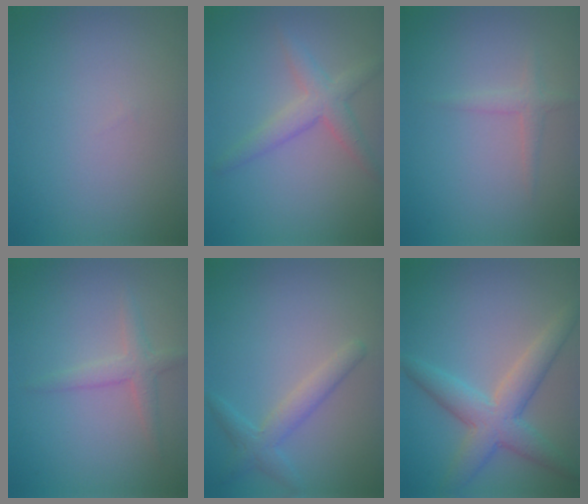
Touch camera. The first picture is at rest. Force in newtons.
{"total": 3.1, "press": 3.1, "slide": 0.1}
{"total": 1.3, "press": 1.3, "slide": 0.0}
{"total": 2.2, "press": 2.2, "slide": 0.1}
{"total": 2.5, "press": 2.5, "slide": 0.2}
{"total": 5.1, "press": 5.1, "slide": 0.2}